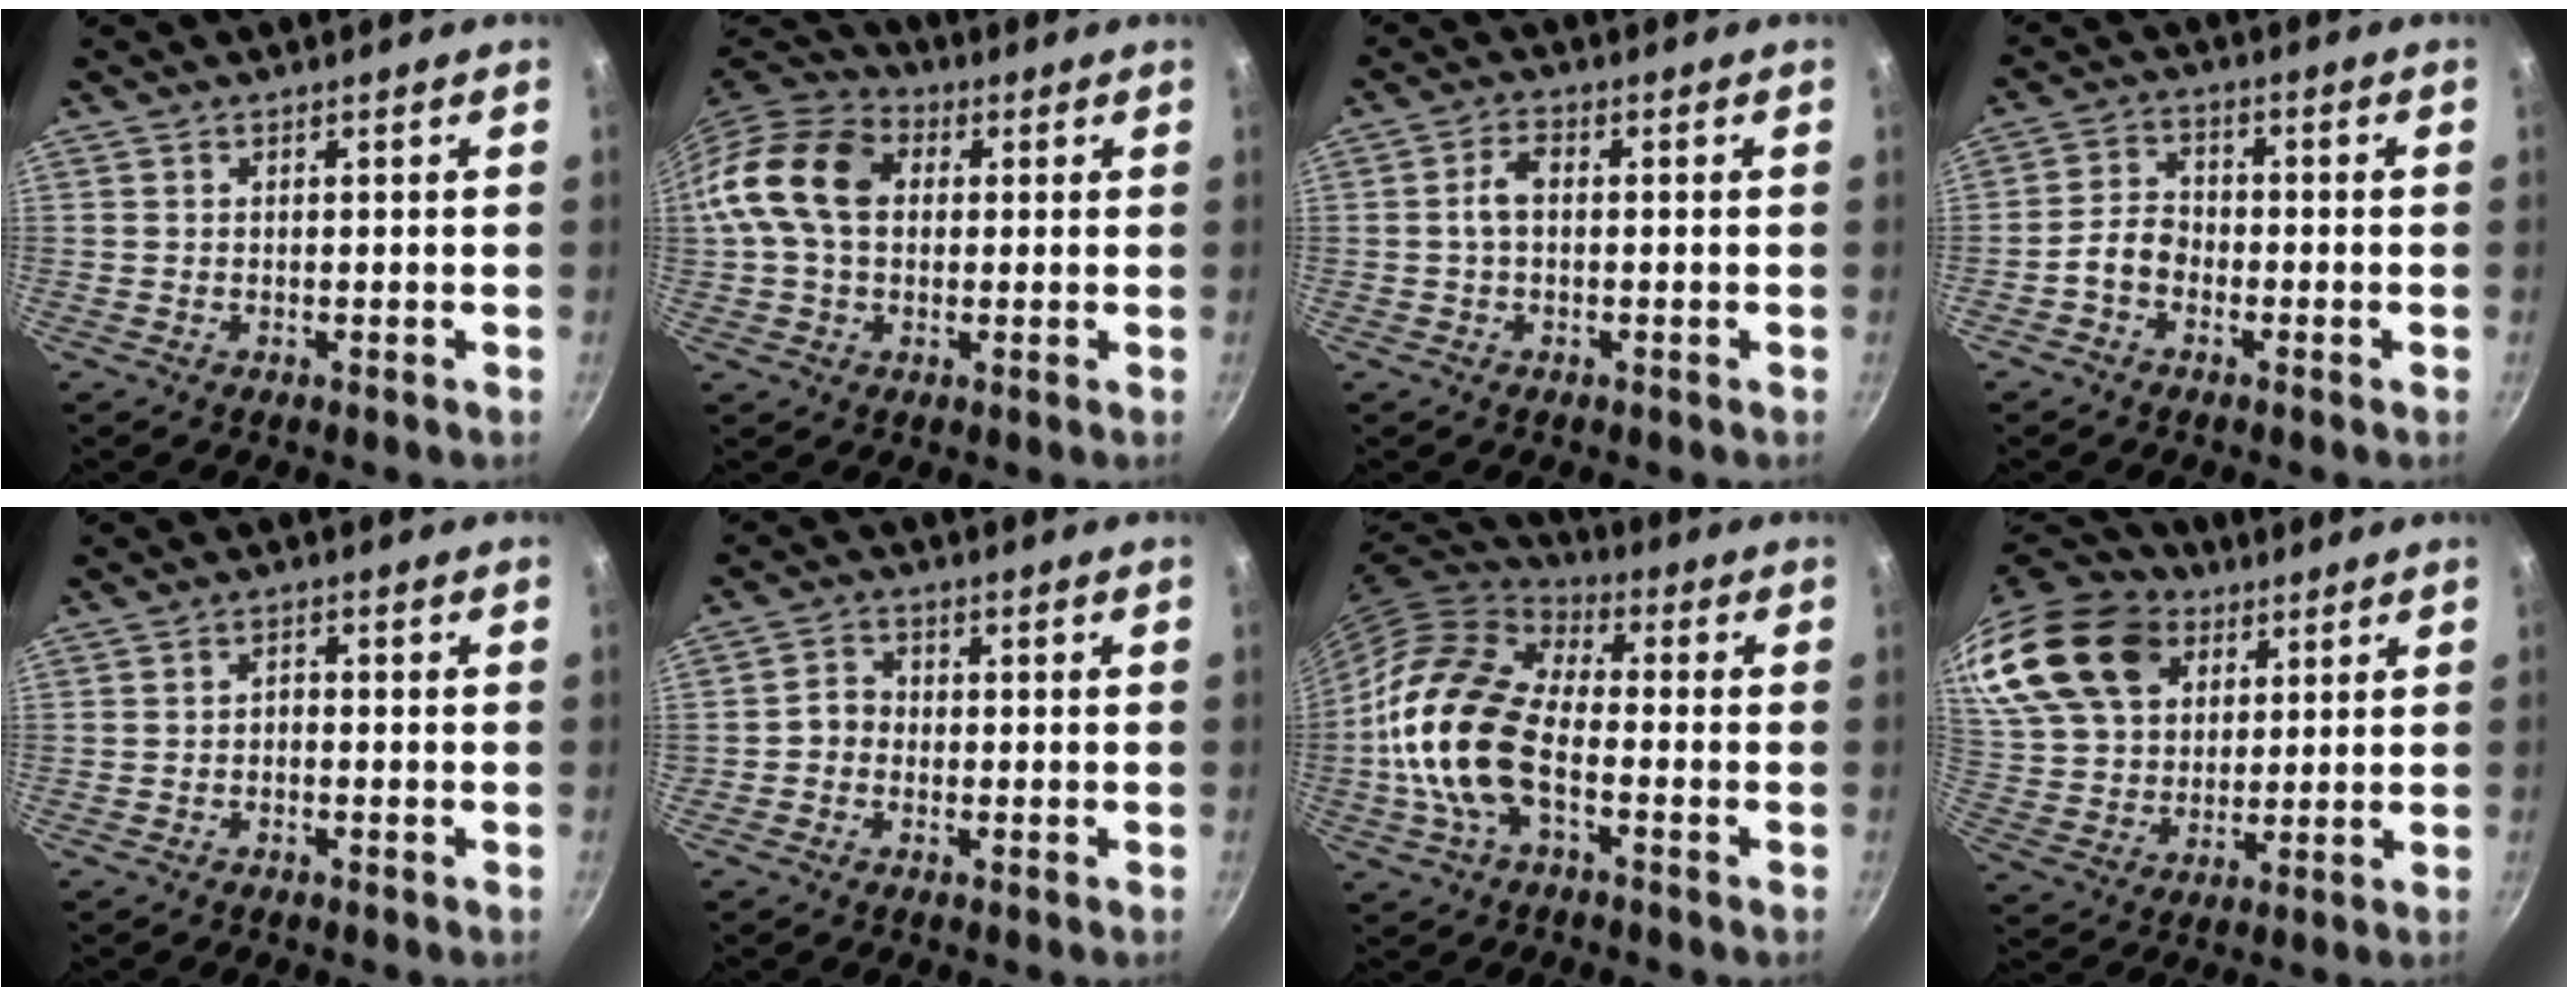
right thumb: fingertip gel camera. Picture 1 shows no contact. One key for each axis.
{"total": 14.8, "fx": 1.9, "fy": 10.6, "fz": 10.1, "tx": -0.169, "ty": 0.026, "tz": 0.016}
{"total": 3.6, "fx": -0.2, "fy": 2.1, "fz": 3.0, "tx": -0.060, "ty": 0.016, "tz": -0.007}
{"total": 4.5, "fx": -2.1, "fy": 3.1, "fz": 2.5, "tx": -0.040, "ty": 0.029, "tz": -0.049}
{"total": 1.5, "fx": -0.9, "fy": 0.7, "fz": 0.9, "tx": -0.015, "ty": 0.011, "tz": -0.018}
{"total": 3.0, "fx": -0.9, "fy": 2.6, "fz": 1.1, "tx": -0.001, "ty": 0.015, "tz": -0.023}
{"total": 18.6, "fx": -3.9, "fy": 10.3, "fz": 15.0, "tx": -0.277, "ty": 0.032, "tz": -0.089}
{"total": 25.2, "fx": 12.6, "fy": 17.4, "fz": 13.1, "tx": -0.275, "ty": 0.006, "tz": 0.240}